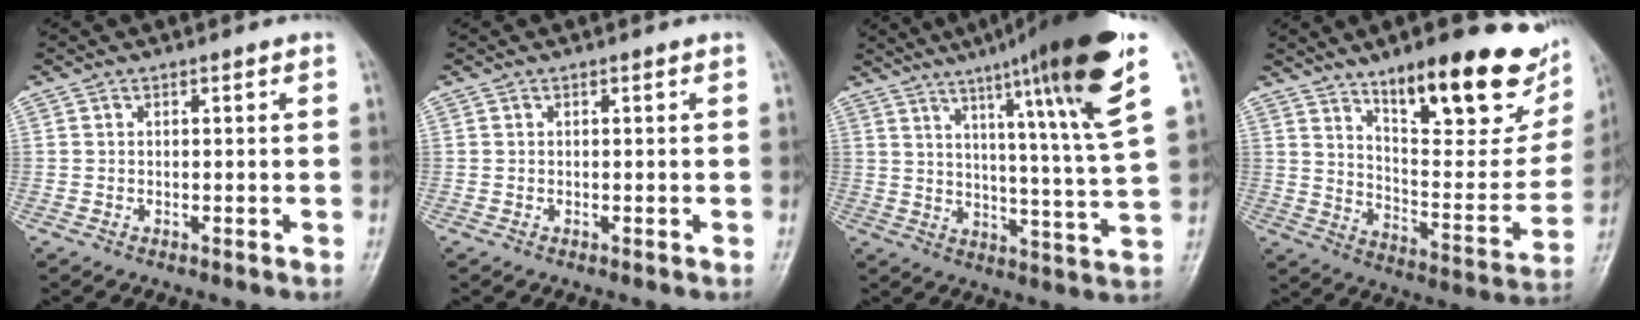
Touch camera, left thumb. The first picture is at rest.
{"total": 0.0}
{"total": 22.5, "force": [12.5, 1.0, 18.6], "torque": [-0.260, -0.040, 0.175]}
{"total": 26.4, "force": [16.3, 8.9, 18.8], "torque": [-0.211, -0.071, 0.243]}